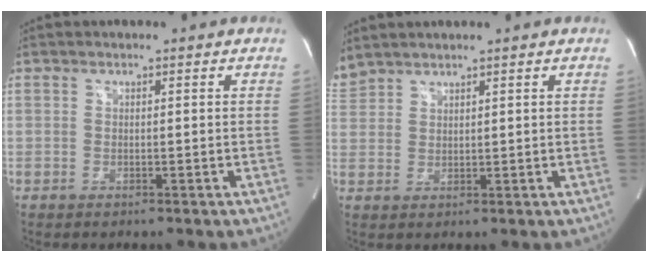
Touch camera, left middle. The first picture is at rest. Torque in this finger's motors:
{"motor_torque": [0.50, -1.25, 0.28, 0.13]}